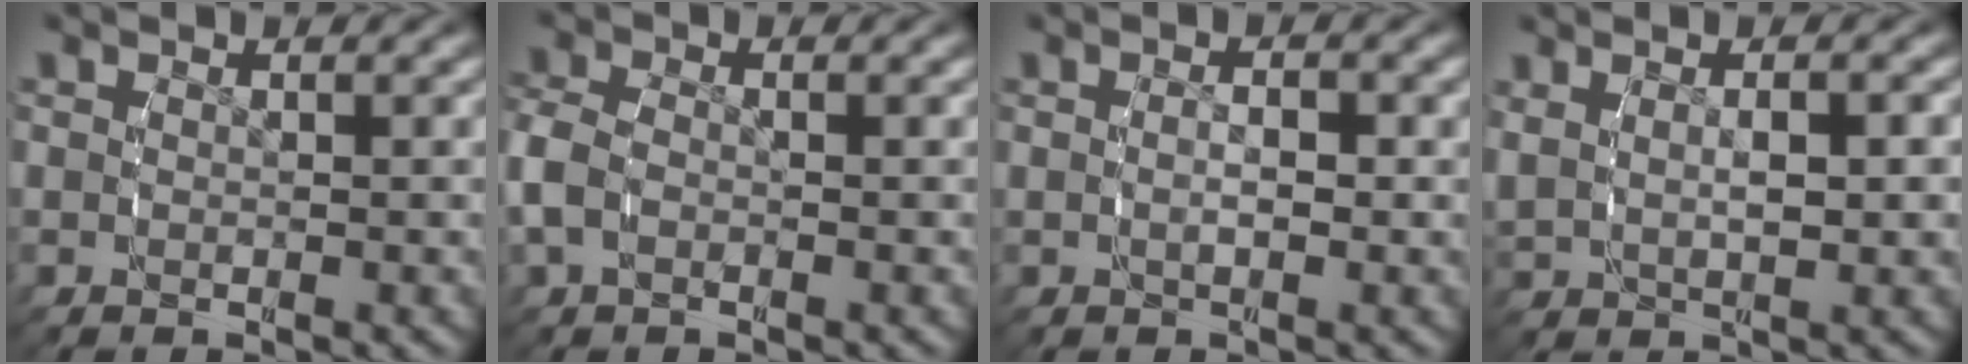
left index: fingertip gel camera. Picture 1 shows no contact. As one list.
[{"total": 2.6, "force": [-0.6, 2.1, 1.5], "torque": [-0.058, -0.006, -0.008]}, {"total": 1.5, "force": [-0.2, 0.6, 1.4], "torque": [-0.031, -0.003, -0.004]}, {"total": 2.3, "force": [0.8, 1.1, 1.9], "torque": [-0.042, -0.002, 0.025]}]